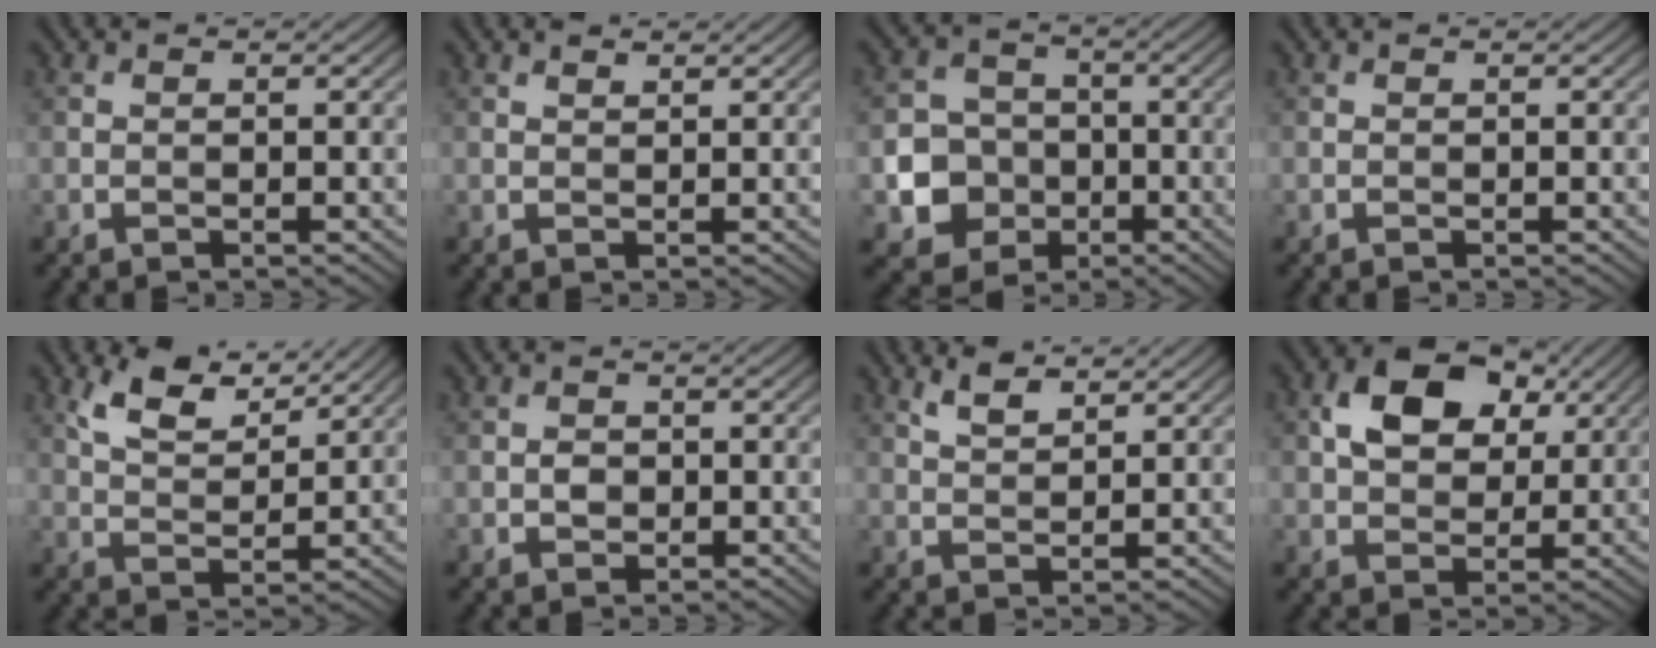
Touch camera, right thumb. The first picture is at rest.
{"total": 0.9, "force": [0.8, 0.1, 0.3], "torque": [-0.010, 0.000, 0.016]}
{"total": 7.5, "force": [-2.2, 6.6, 2.8], "torque": [-0.062, -0.016, -0.060]}
{"total": 0.0}
{"total": 6.5, "force": [4.5, 2.5, 4.0], "torque": [-0.090, 0.002, 0.091]}
{"total": 1.5, "force": [-0.3, 1.3, 0.7], "torque": [-0.014, -0.003, -0.009]}
{"total": 2.9, "force": [2.3, 0.7, 1.6], "torque": [-0.037, 0.001, 0.051]}
{"total": 8.8, "force": [3.1, 5.9, 5.7], "torque": [-0.115, 0.005, 0.050]}